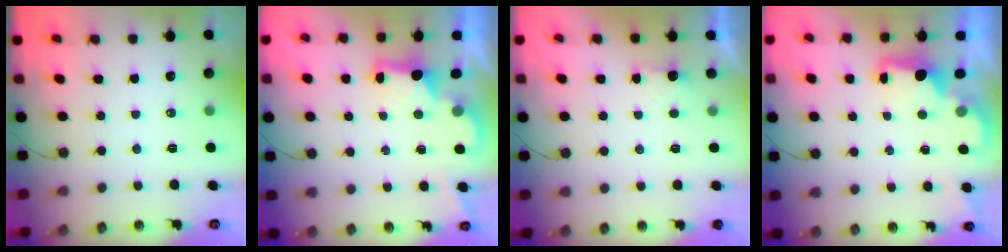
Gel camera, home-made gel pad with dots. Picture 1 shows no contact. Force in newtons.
{"total": 2.2, "press": 2.1, "slide": 0.6}
{"total": 1.3, "press": 1.1, "slide": 0.8}
{"total": 2.2, "press": 2.1, "slide": 0.8}